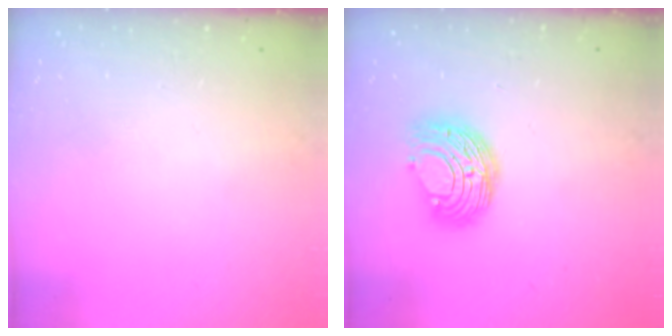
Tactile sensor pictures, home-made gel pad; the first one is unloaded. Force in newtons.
{"total": 9.1, "press": 9.1, "slide": 0.4}